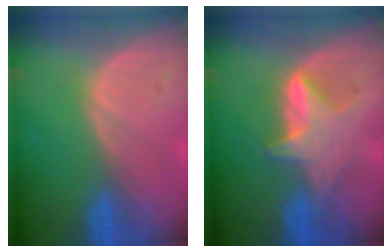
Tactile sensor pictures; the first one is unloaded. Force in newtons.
{"total": 5.6, "press": 5.5, "slide": 1.1}